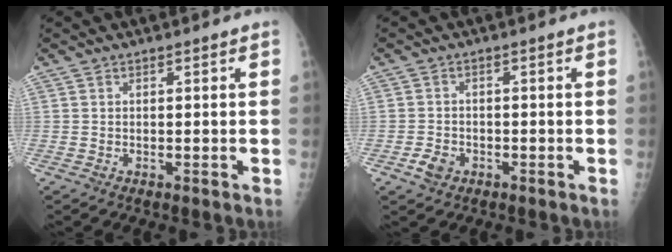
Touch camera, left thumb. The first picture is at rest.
{"total": 3.0, "force": [-1.5, 2.1, 1.5], "torque": [-0.024, 0.009, -0.023]}